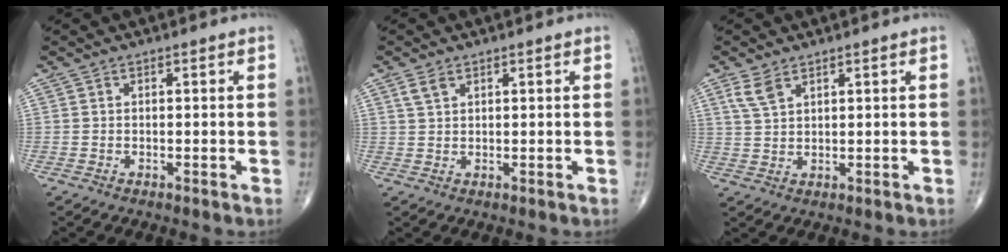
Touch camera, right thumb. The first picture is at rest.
{"total": 2.3, "force": [1.4, 1.2, 1.4], "torque": [-0.029, 0.002, 0.033]}
{"total": 3.8, "force": [2.3, 1.8, 2.3], "torque": [-0.050, -0.002, 0.055]}